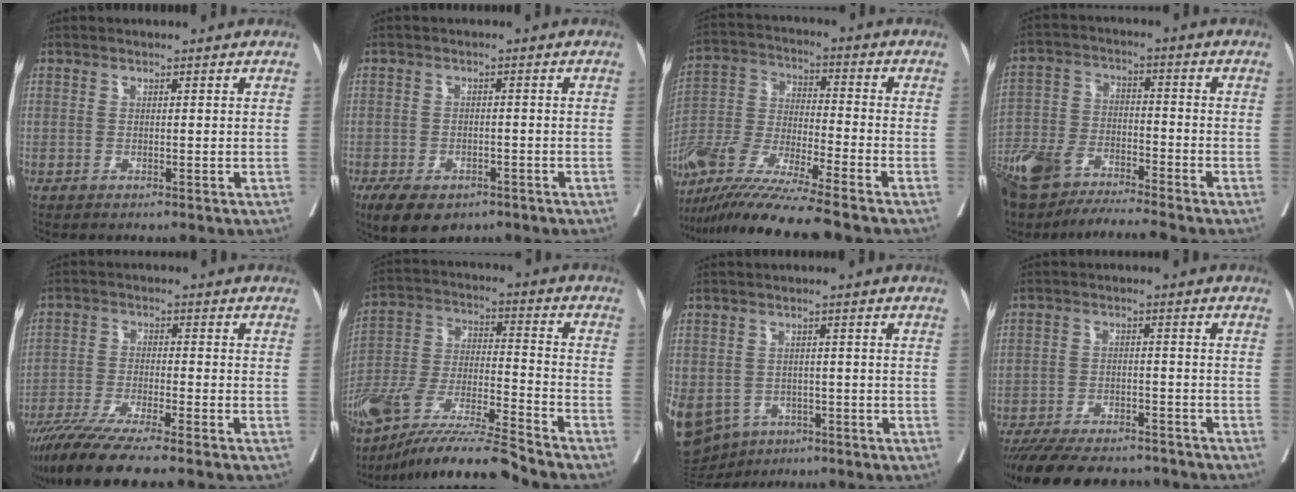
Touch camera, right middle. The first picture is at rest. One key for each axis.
{"total": 8.0, "fx": -5.5, "fy": 4.0, "fz": 4.1, "tx": -0.063, "ty": -0.005, "tz": -0.082}
{"total": 17.6, "fx": -14.7, "fy": -0.8, "fz": 9.6, "tx": -0.214, "ty": -0.035, "tz": -0.275}
{"total": 13.3, "fx": -11.2, "fy": 2.5, "fz": 6.7, "tx": -0.138, "ty": -0.003, "tz": -0.210}
{"total": 11.3, "fx": -9.2, "fy": -0.2, "fz": 6.5, "tx": -0.102, "ty": -0.031, "tz": -0.154}
{"total": 18.1, "fx": -15.0, "fy": 0.2, "fz": 10.0, "tx": -0.220, "ty": -0.017, "tz": -0.281}
{"total": 23.0, "fx": -9.6, "fy": 18.6, "fz": 9.6, "tx": -0.342, "ty": -0.016, "tz": -0.133}
{"total": 15.9, "fx": -13.9, "fy": 4.9, "fz": 6.0, "tx": -0.123, "ty": -0.007, "tz": -0.198}